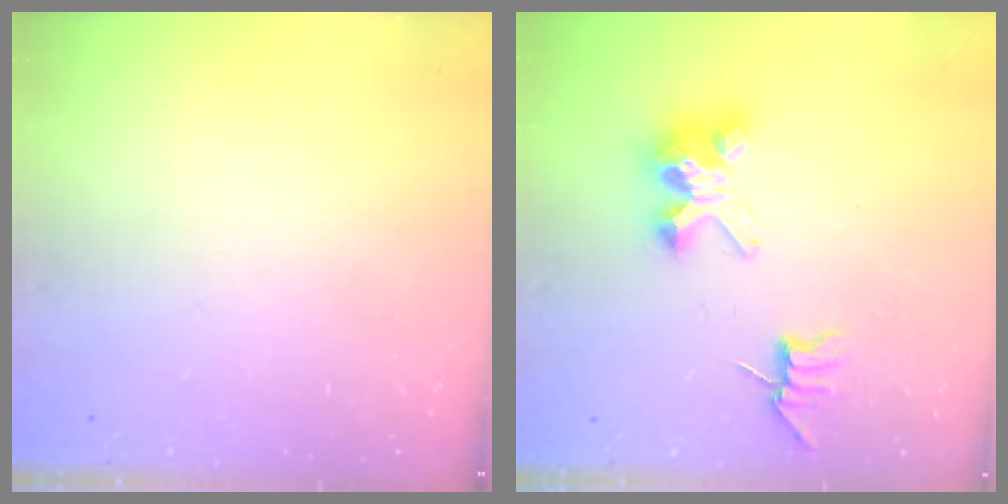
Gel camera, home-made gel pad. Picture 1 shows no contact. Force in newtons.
{"total": 7.8, "press": 7.8, "slide": 0.5}